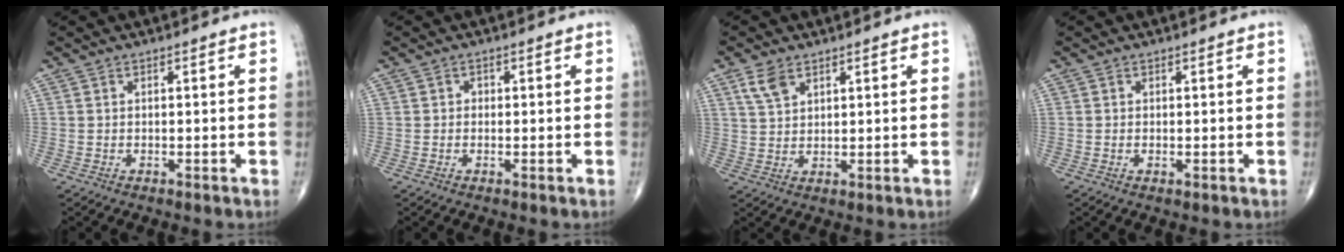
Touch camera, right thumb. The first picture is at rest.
{"total": 0.7, "force": [0.0, 0.7, 0.3], "torque": [0.002, 0.002, -0.003]}
{"total": 4.4, "force": [2.6, 2.5, 2.5], "torque": [-0.043, -0.007, 0.056]}
{"total": 0.5, "force": [-0.1, 0.3, 0.4], "torque": [-0.010, -0.002, -0.001]}